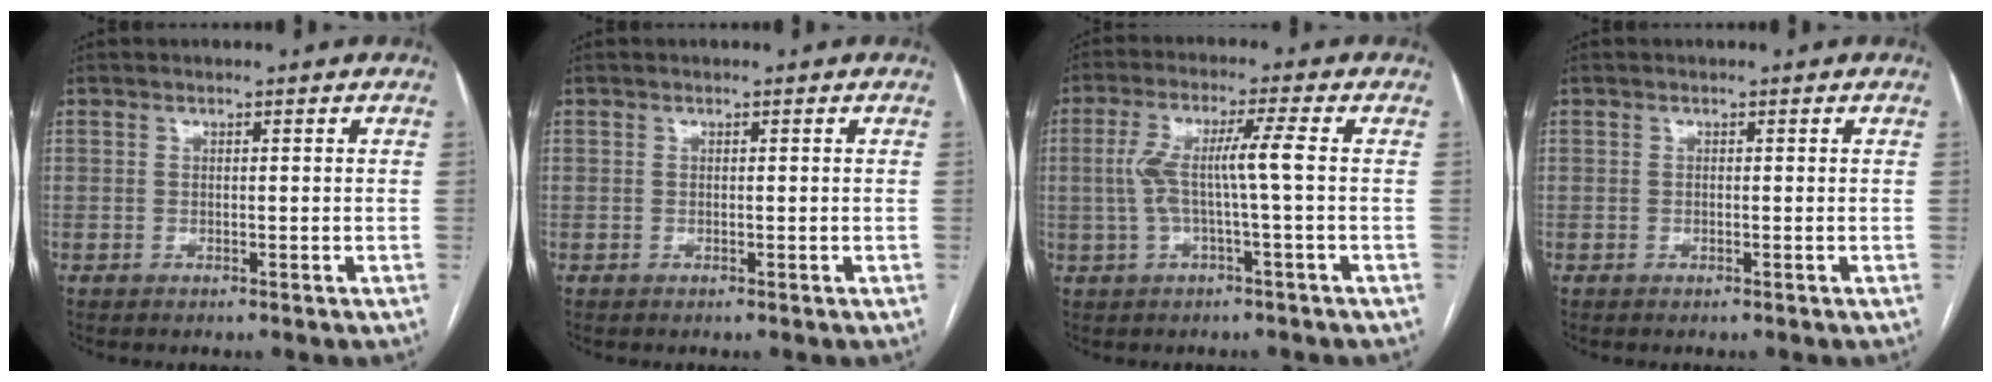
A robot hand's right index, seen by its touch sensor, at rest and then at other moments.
{"total": 0.0}
{"total": 6.5, "force": [-0.2, -0.4, 6.5], "torque": [-0.138, 0.021, -0.001]}
{"total": 0.0}